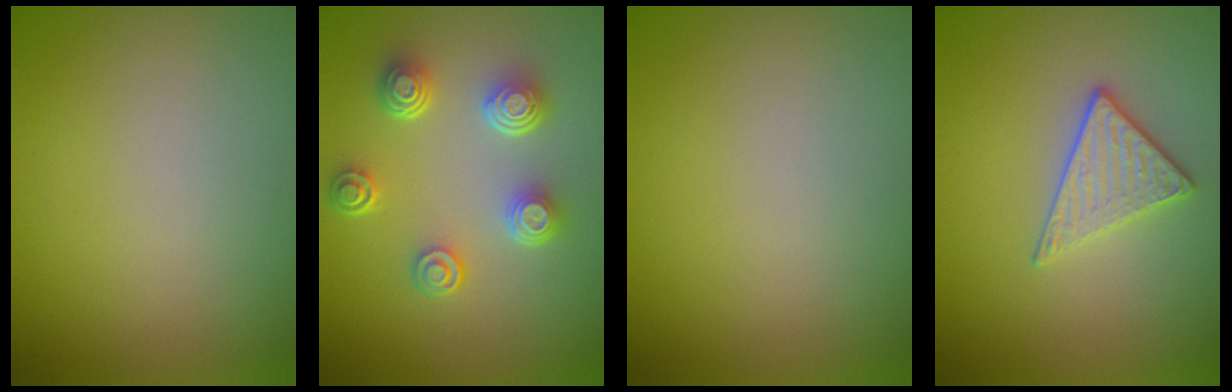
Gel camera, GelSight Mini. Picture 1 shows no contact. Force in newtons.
{"total": 4.9, "press": 3.5, "slide": 3.4}
{"total": 0.0}
{"total": 2.8, "press": 2.6, "slide": 1.1}